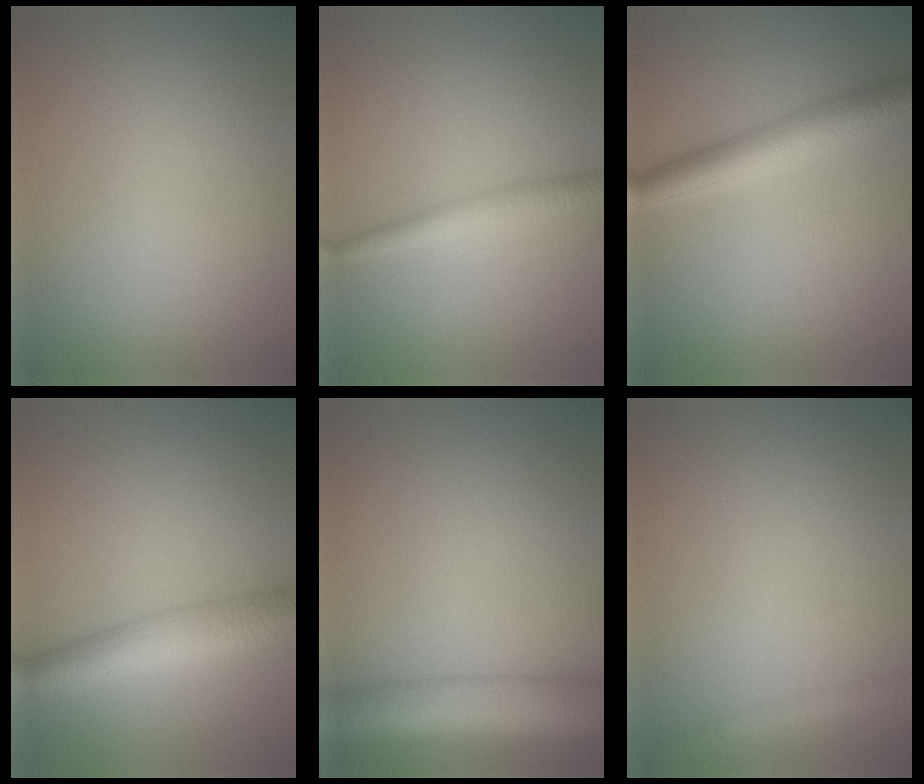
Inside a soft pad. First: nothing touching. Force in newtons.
{"total": 2.2, "press": 2.2, "slide": 0.1}
{"total": 4.3, "press": 4.3, "slide": 0.1}
{"total": 5.7, "press": 5.7, "slide": 0.1}
{"total": 8.3, "press": 8.3, "slide": 0.4}
{"total": 1.5, "press": 1.5, "slide": 0.1}